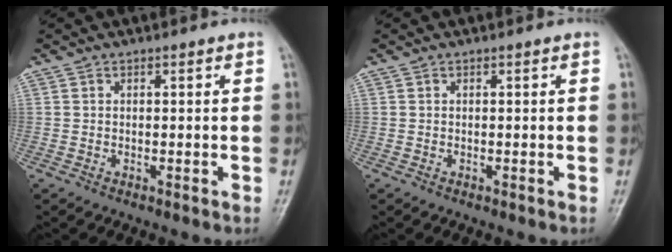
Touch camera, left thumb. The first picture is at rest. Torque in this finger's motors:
{"motor_torque": [0.00, 0.00, 0.00, 0.00, 0.00]}